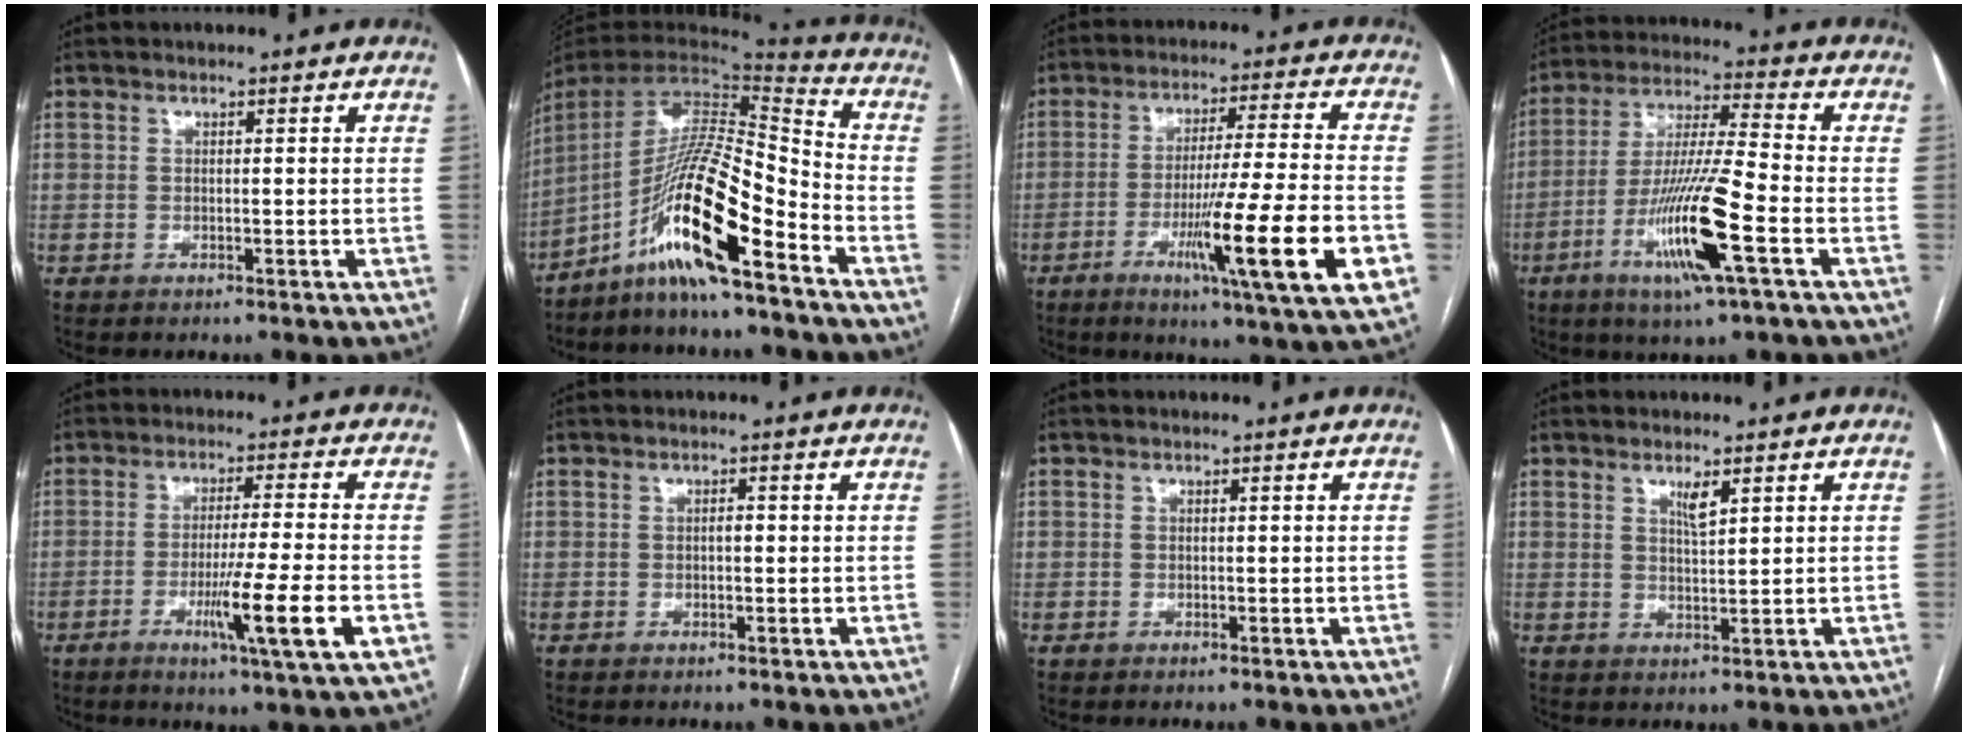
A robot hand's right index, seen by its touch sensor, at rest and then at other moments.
{"total": 16.5, "force": [-9.7, 0.9, 13.4], "torque": [-0.258, 0.005, -0.179]}
{"total": 17.8, "force": [-6.1, -0.8, 16.7], "torque": [-0.254, -0.026, -0.096]}
{"total": 14.8, "force": [-5.7, 0.1, 13.7], "torque": [-0.272, -0.017, -0.107]}
{"total": 10.8, "force": [-3.5, -1.2, 10.2], "torque": [-0.170, -0.029, -0.061]}
{"total": 0.8, "force": [-0.1, 0.3, 0.7], "torque": [-0.012, 0.002, -0.002]}
{"total": 0.6, "force": [-0.1, 0.6, 0.0], "torque": [0.004, 0.006, -0.005]}
{"total": 2.4, "force": [1.5, 0.3, 1.9], "torque": [-0.039, -0.006, 0.029]}